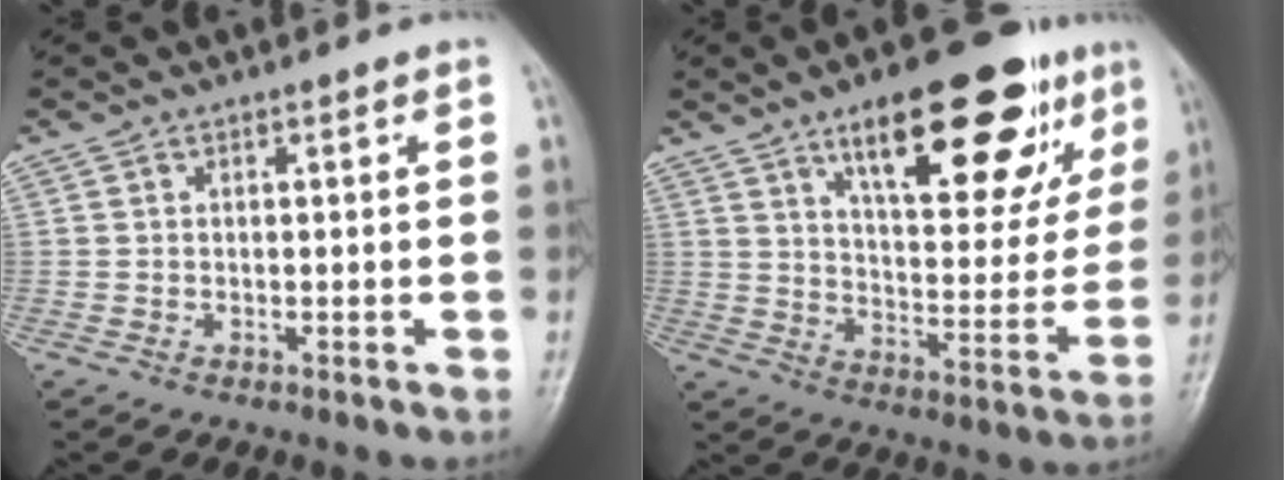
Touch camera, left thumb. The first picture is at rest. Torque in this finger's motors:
{"motor_torque": [2.31, 1.63, 1.66, -1.11, 0.47]}